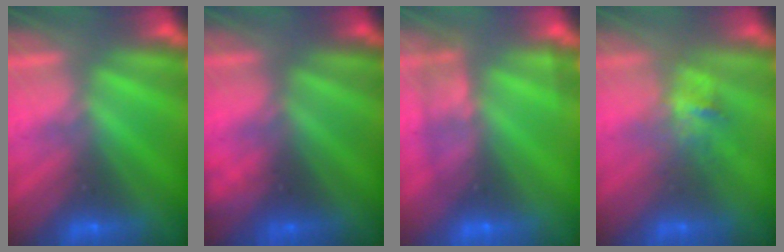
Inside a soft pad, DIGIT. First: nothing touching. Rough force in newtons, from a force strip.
{"total": 1.9}
{"total": 2.4}
{"total": 2.8}